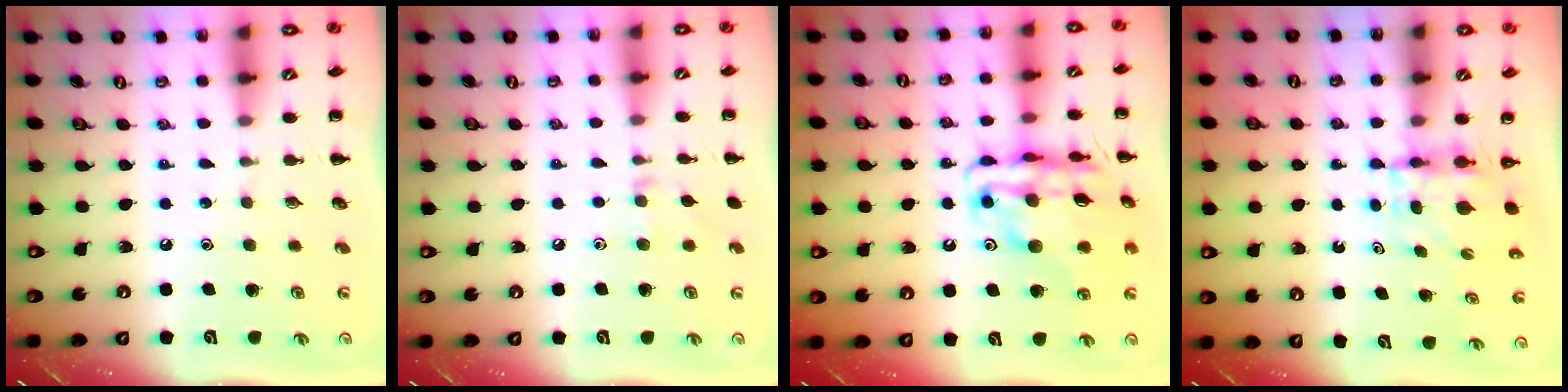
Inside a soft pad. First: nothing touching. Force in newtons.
{"total": 5.6, "press": 5.3, "slide": 1.8}
{"total": 19.5, "press": 19.2, "slide": 3.6}
{"total": 4.0, "press": 3.9, "slide": 0.3}